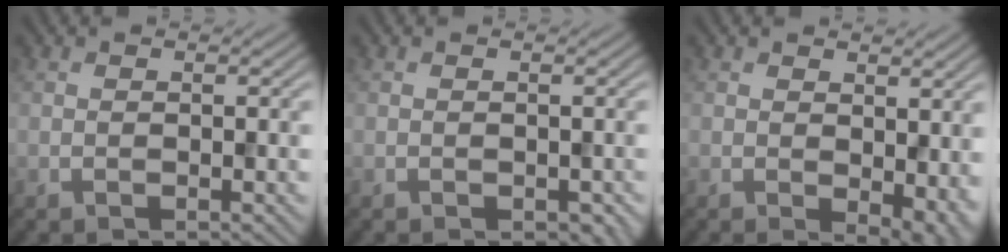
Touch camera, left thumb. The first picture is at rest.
{"total": 1.3, "force": [-0.6, 0.8, 0.8], "torque": [-0.018, -0.011, -0.005]}
{"total": 5.3, "force": [-0.2, 3.0, 4.4], "torque": [-0.061, -0.017, 0.008]}